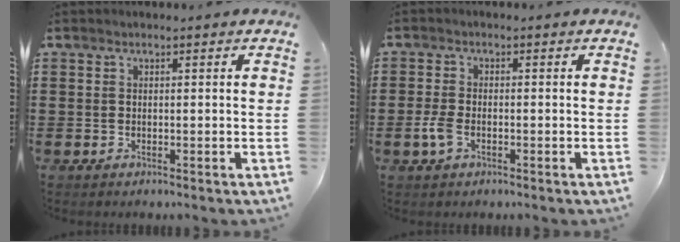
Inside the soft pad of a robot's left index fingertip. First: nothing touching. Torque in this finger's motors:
{"motor_torque": [0.30, 0.25, 0.08, 0.06]}